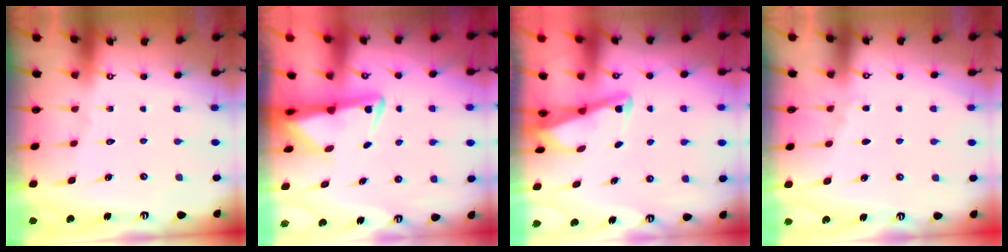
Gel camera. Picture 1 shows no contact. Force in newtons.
{"total": 3.9, "press": 3.8, "slide": 1.0}
{"total": 3.0, "press": 3.0, "slide": 0.3}
{"total": 2.8, "press": 2.8, "slide": 0.5}